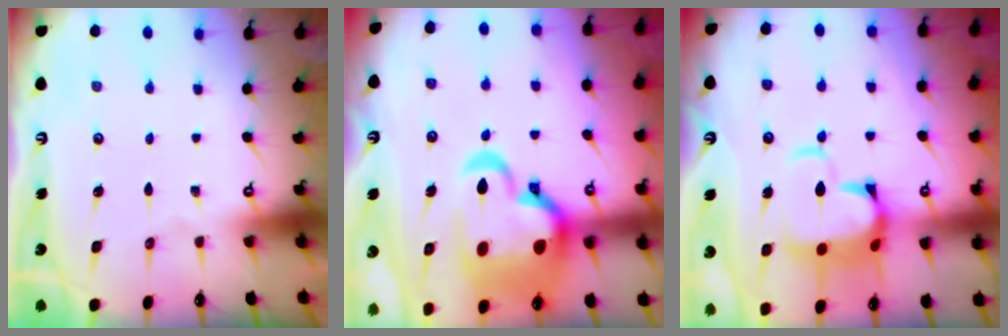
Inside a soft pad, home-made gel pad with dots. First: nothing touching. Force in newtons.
{"total": 16.6, "press": 16.4, "slide": 2.5}
{"total": 7.5, "press": 7.4, "slide": 1.3}